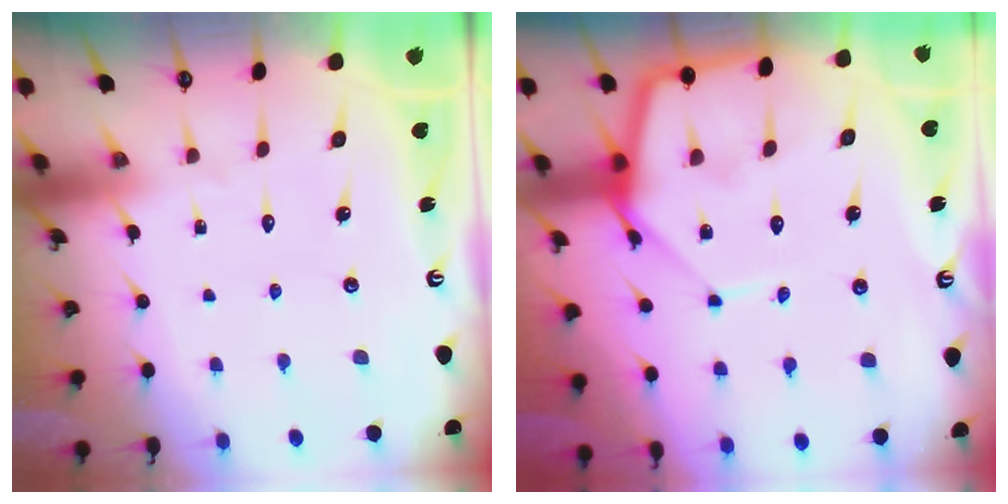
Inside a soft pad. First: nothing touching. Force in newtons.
{"total": 12.1, "press": 12.1, "slide": 1.2}